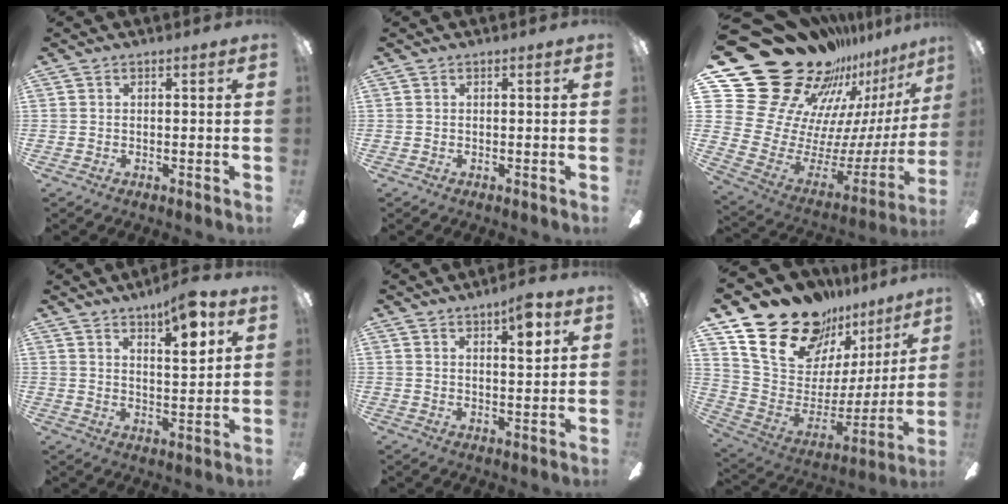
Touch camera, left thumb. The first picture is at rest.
{"total": 0.0}
{"total": 31.2, "force": [23.2, 15.7, 13.8], "torque": [-0.200, -0.220, 0.478]}
{"total": 9.0, "force": [5.9, 2.4, 6.4], "torque": [-0.086, -0.034, 0.093]}
{"total": 6.3, "force": [3.6, 1.8, 4.8], "torque": [-0.060, -0.015, 0.054]}
{"total": 23.2, "force": [17.5, 12.3, 8.9], "torque": [-0.147, -0.125, 0.330]}